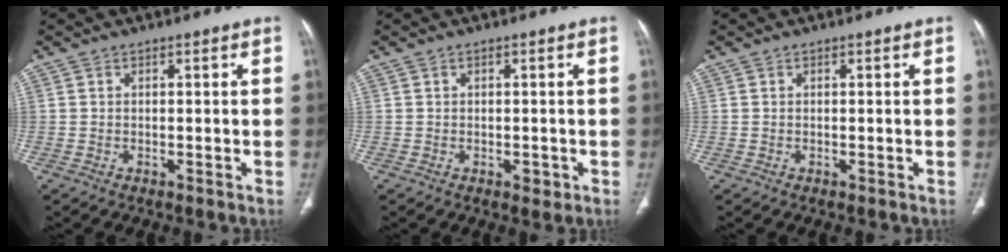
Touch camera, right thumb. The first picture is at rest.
{"total": 1.6, "force": [-0.4, 1.0, 1.1], "torque": [-0.008, -0.001, -0.002]}
{"total": 0.0}